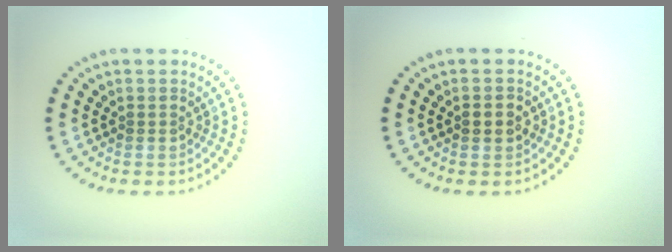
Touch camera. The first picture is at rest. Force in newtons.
{"total": 2.0, "press": 2.0, "slide": 0.2}